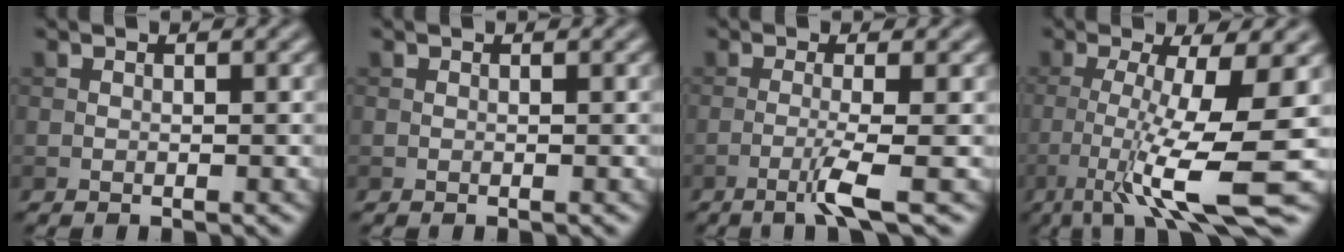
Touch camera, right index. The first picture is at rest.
{"total": 0.0}
{"total": 3.0, "force": [-1.3, 0.1, 2.7], "torque": [-0.051, 0.002, -0.037]}
{"total": 9.3, "force": [-2.9, 1.4, 8.7], "torque": [-0.142, -0.004, -0.053]}